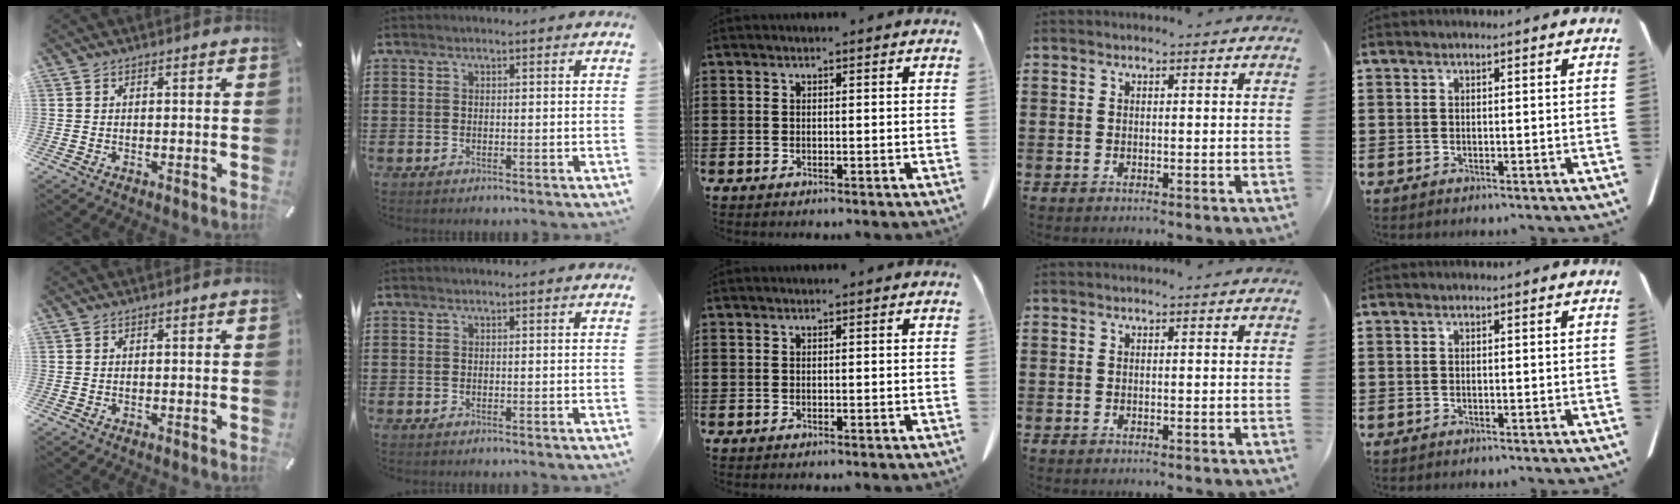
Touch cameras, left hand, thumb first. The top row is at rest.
{}